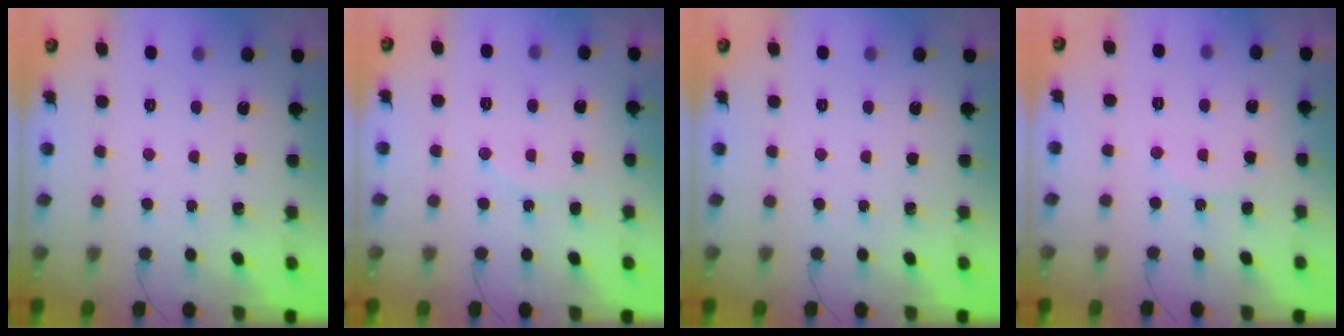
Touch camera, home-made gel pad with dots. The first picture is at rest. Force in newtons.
{"total": 8.7, "press": 8.7, "slide": 0.4}
{"total": 0.0}
{"total": 7.9, "press": 7.9, "slide": 0.8}